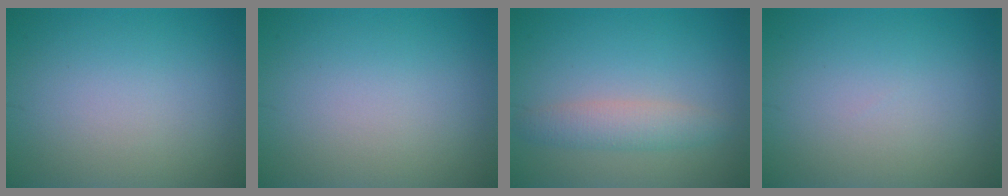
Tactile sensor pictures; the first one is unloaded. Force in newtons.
{"total": 0.0}
{"total": 2.6, "press": 2.6, "slide": 0.1}
{"total": 0.0}